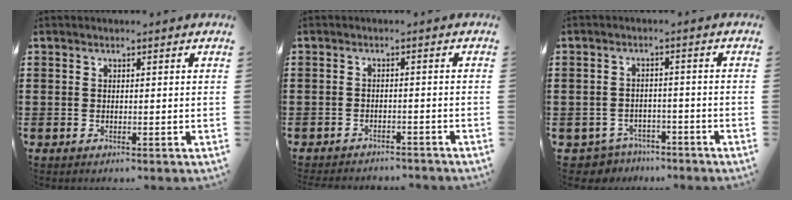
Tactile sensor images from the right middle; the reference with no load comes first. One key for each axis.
{"total": 2.1, "fx": -2.1, "fy": 0.3, "fz": -0.2, "tx": -0.003, "ty": 0.002, "tz": -0.048}
{"total": 3.4, "fx": -3.2, "fy": 1.0, "fz": -0.3, "tx": -0.014, "ty": -0.001, "tz": -0.072}